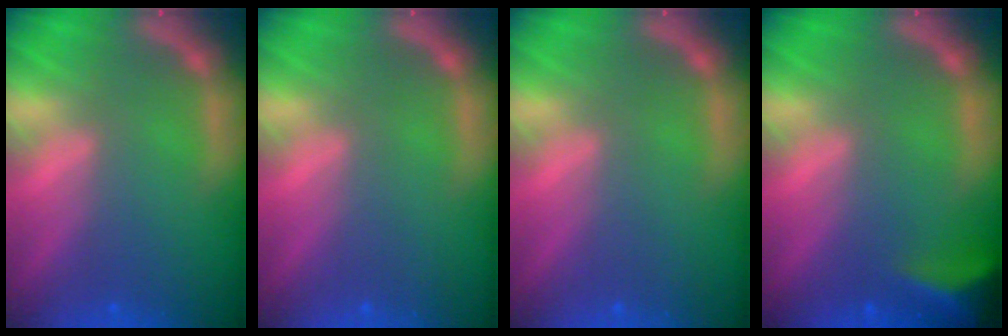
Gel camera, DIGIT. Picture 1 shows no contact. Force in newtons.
{"total": 0.0}
{"total": 0.0}
{"total": 5.4}